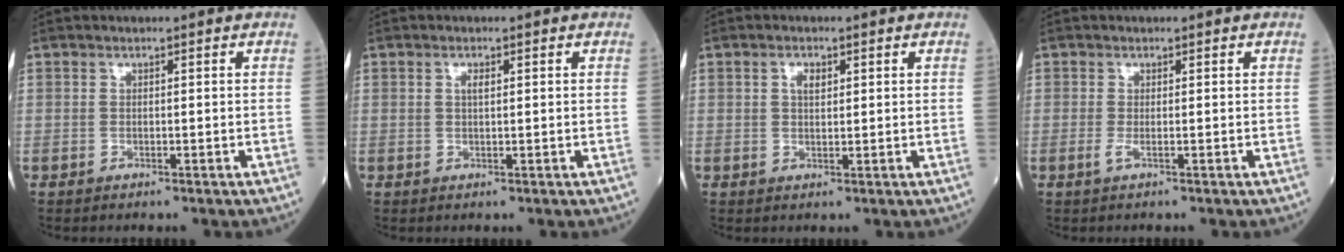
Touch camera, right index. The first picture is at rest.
{"total": 1.1, "force": [0.4, 0.3, 1.0], "torque": [-0.019, 0.001, 0.006]}
{"total": 2.0, "force": [0.8, 0.9, 1.5], "torque": [-0.028, 0.001, 0.013]}
{"total": 0.9, "force": [-0.2, -0.2, 0.8], "torque": [-0.024, -0.004, -0.006]}